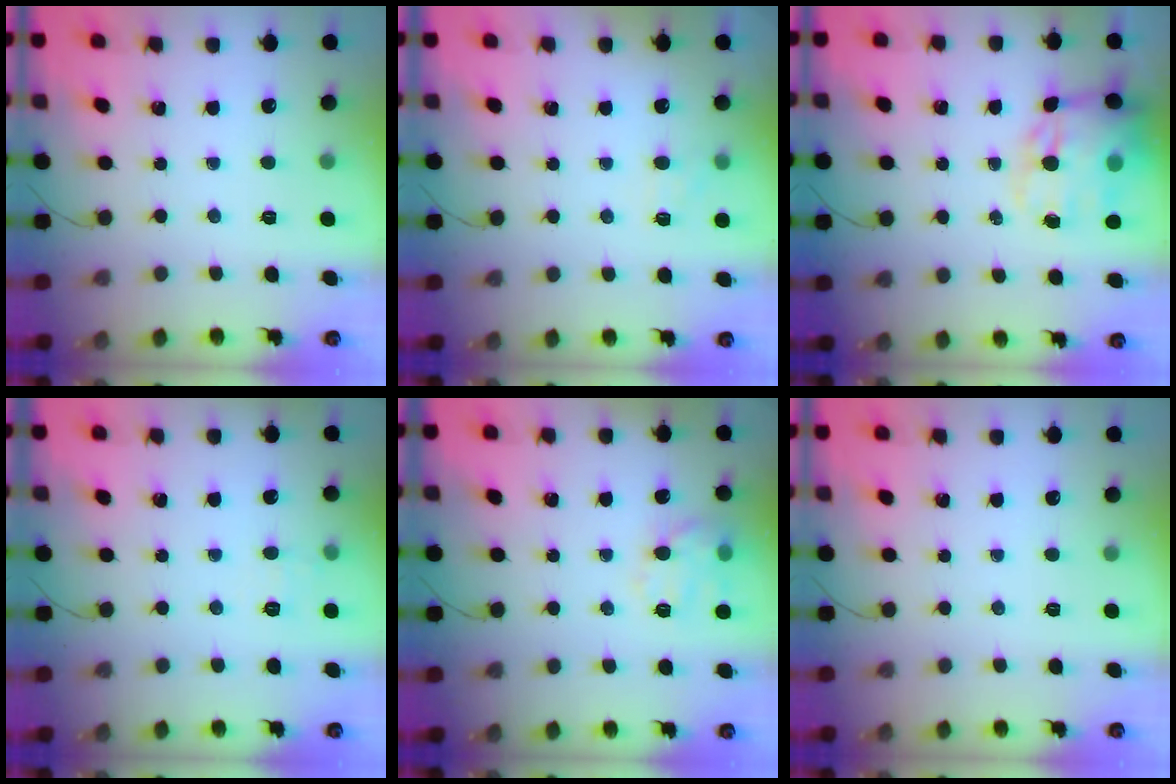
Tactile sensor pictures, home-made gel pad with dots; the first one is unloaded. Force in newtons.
{"total": 5.3, "press": 5.1, "slide": 1.4}
{"total": 16.2, "press": 15.6, "slide": 4.4}
{"total": 5.3, "press": 5.2, "slide": 1.3}
{"total": 11.0, "press": 11.0, "slide": 0.4}
{"total": 0.0}